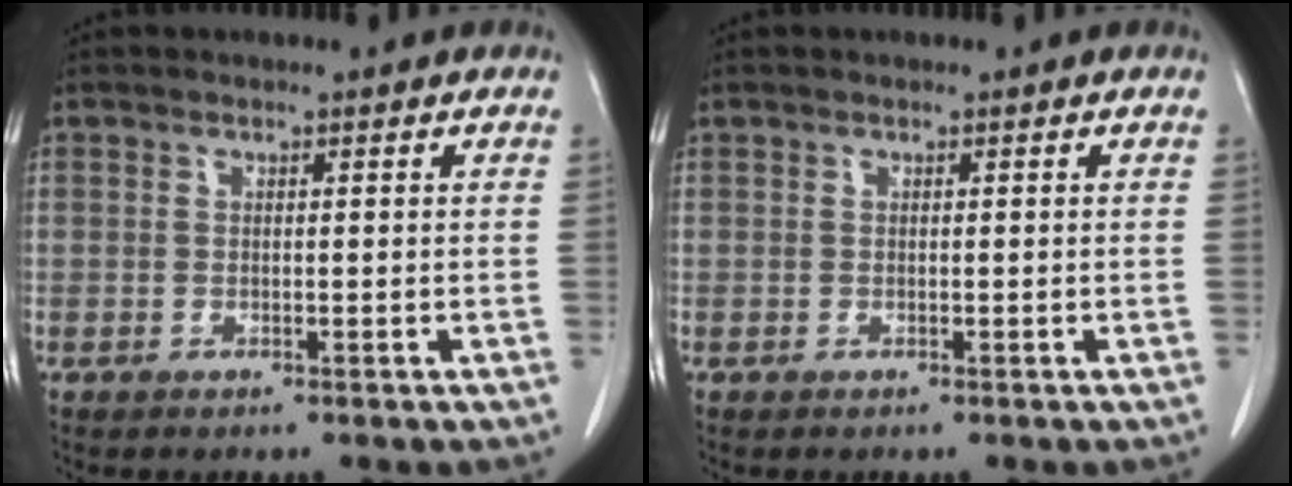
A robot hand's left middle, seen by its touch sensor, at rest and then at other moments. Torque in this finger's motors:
{"motor_torque": [0.50, -0.95, -0.04, -0.01]}